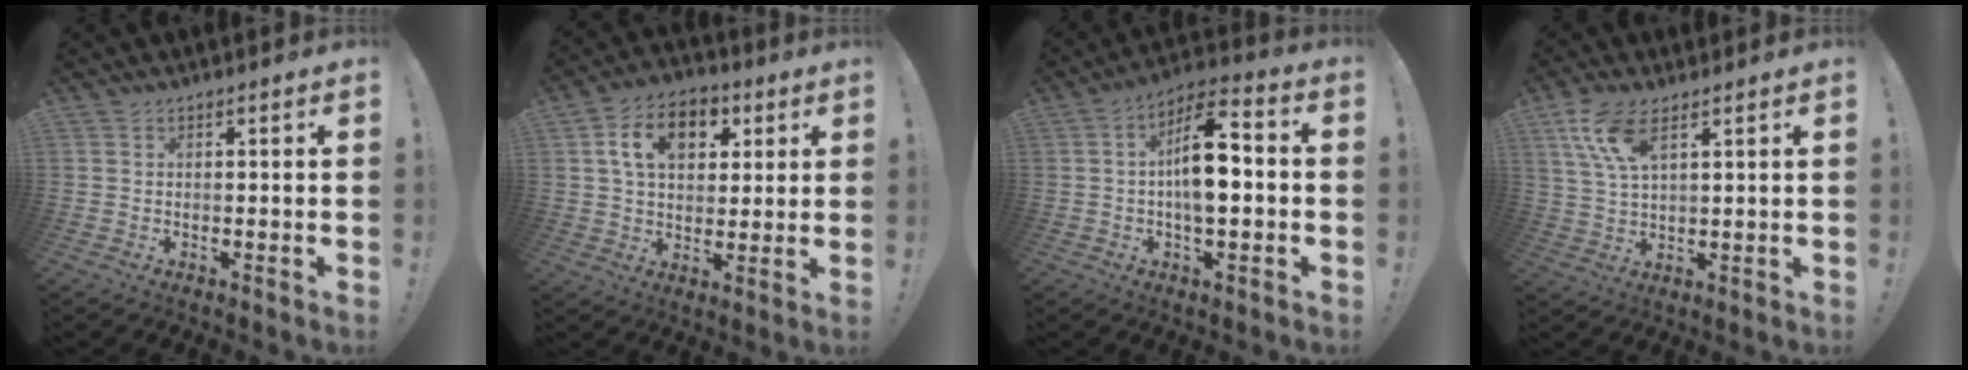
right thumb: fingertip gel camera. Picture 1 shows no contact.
{"total": 13.5, "force": [4.9, 9.2, 8.7], "torque": [-0.133, -0.001, 0.093]}
{"total": 12.3, "force": [-0.4, 5.4, 11.0], "torque": [-0.175, 0.002, -0.012]}
{"total": 9.6, "force": [5.3, 3.9, 7.0], "torque": [-0.132, -0.017, 0.097]}